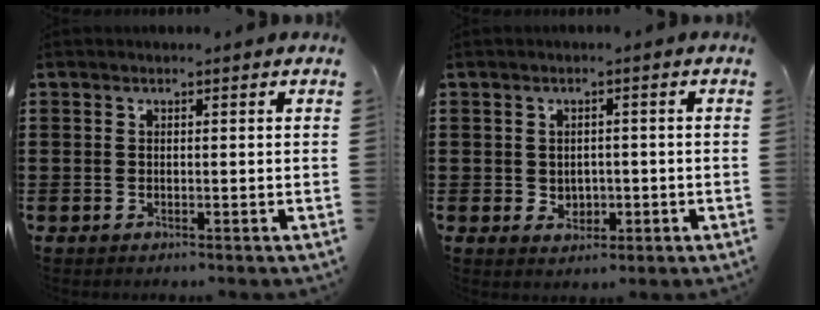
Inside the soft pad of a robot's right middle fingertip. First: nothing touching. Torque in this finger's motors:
{"motor_torque": [-0.02, -0.05, -0.02, 0.00]}